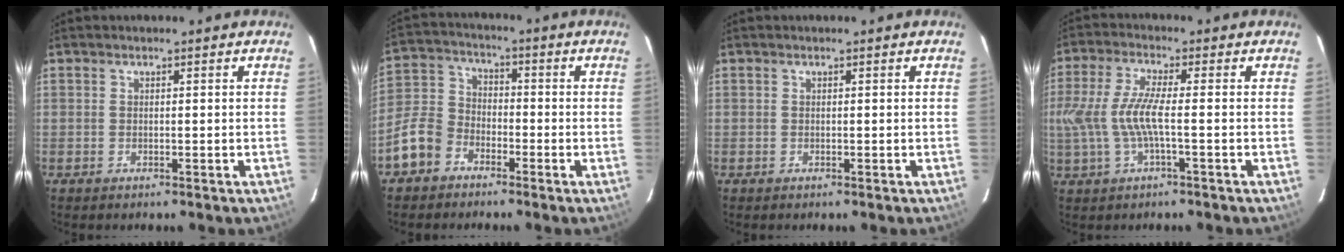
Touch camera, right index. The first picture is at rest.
{"total": 9.3, "force": [-5.6, 6.7, 3.2], "torque": [-0.078, 0.030, -0.111]}
{"total": 0.0}
{"total": 8.1, "force": [-1.1, 1.2, 7.9], "torque": [-0.172, -0.003, -0.015]}